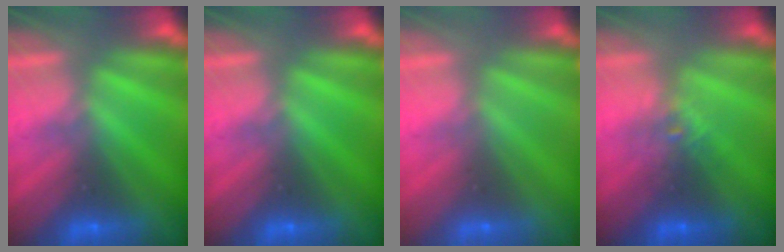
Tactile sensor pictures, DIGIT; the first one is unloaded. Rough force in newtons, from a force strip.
{"total": 0.0}
{"total": 2.8}
{"total": 2.1}